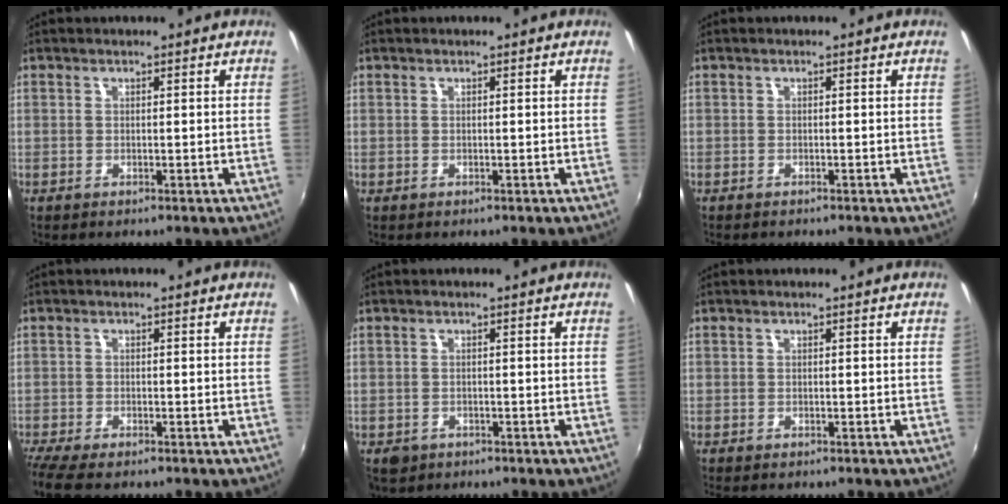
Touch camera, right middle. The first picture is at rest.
{"total": 0.0}
{"total": 0.8, "force": [-0.7, 0.0, 0.3], "torque": [-0.009, -0.003, -0.010]}
{"total": 6.2, "force": [-5.2, 0.9, 3.3], "torque": [-0.084, -0.035, -0.095]}
{"total": 3.4, "force": [-1.7, 2.7, 1.2], "torque": [-0.029, -0.007, -0.023]}
{"total": 1.0, "force": [-0.9, 0.1, 0.5], "torque": [-0.014, -0.005, -0.013]}